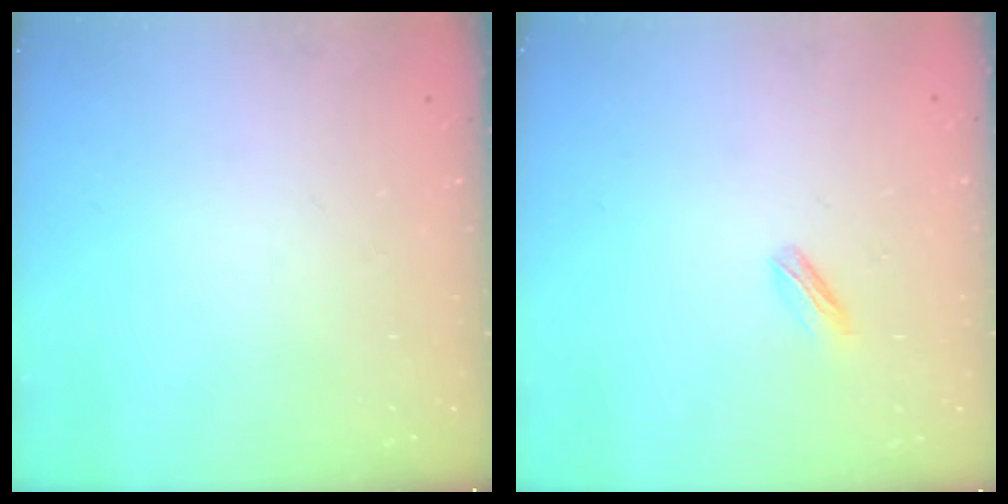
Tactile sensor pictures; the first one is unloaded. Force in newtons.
{"total": 1.8, "press": 1.7, "slide": 0.5}